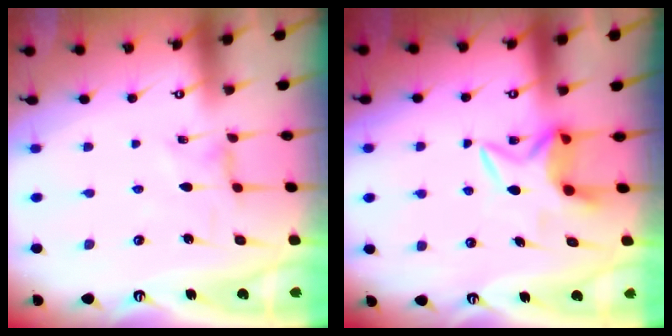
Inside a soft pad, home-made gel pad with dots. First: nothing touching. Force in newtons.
{"total": 6.7, "press": 6.7, "slide": 0.4}